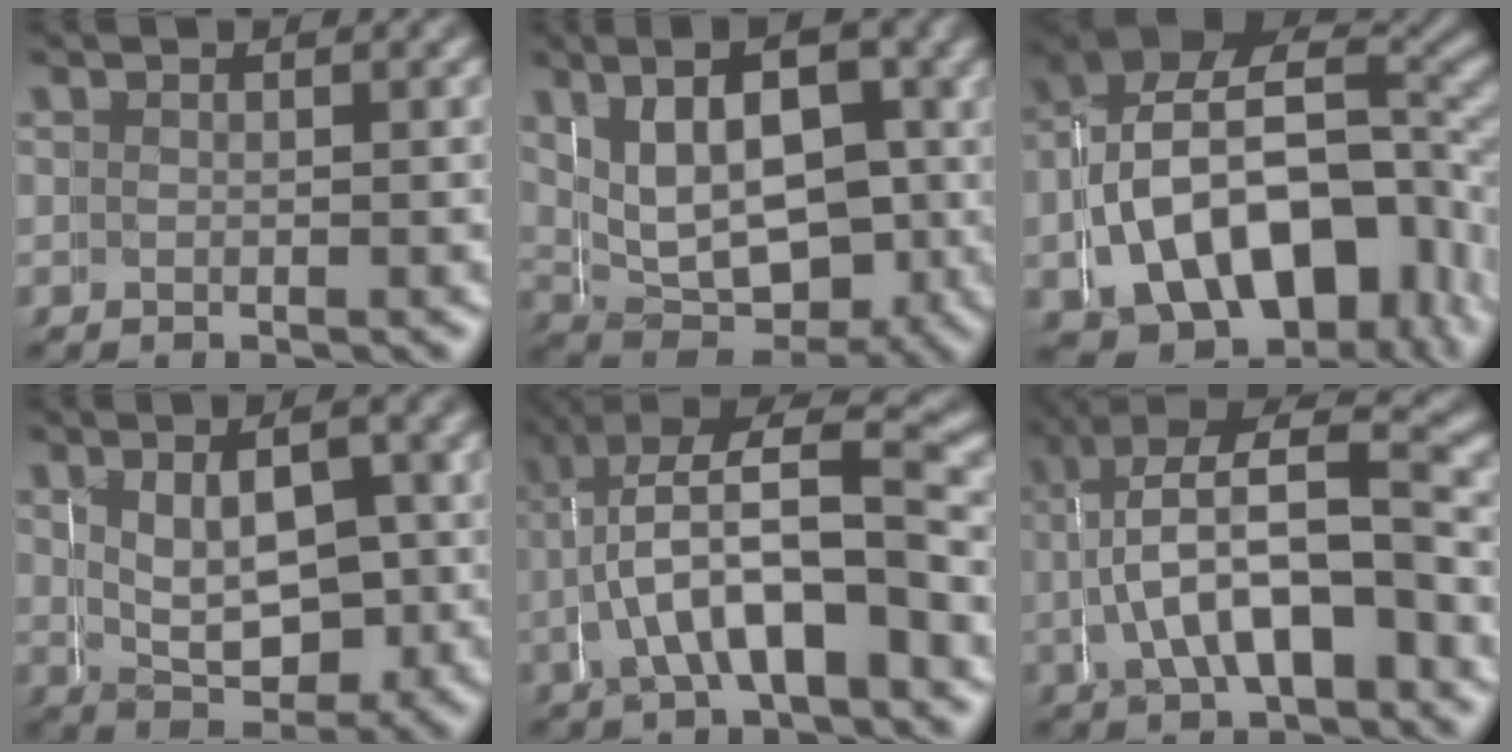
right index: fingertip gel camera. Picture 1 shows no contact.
{"total": 10.7, "force": [0.6, 7.7, 7.4], "torque": [-0.122, -0.016, 0.011]}
{"total": 13.9, "force": [-3.0, 9.1, 10.2], "torque": [-0.192, -0.051, -0.027]}
{"total": 5.5, "force": [0.3, 3.0, 4.6], "torque": [-0.054, -0.010, 0.010]}
{"total": 6.4, "force": [0.1, 2.4, 5.9], "torque": [-0.097, -0.002, 0.001]}
{"total": 7.2, "force": [0.3, 3.1, 6.5], "torque": [-0.105, -0.008, 0.009]}